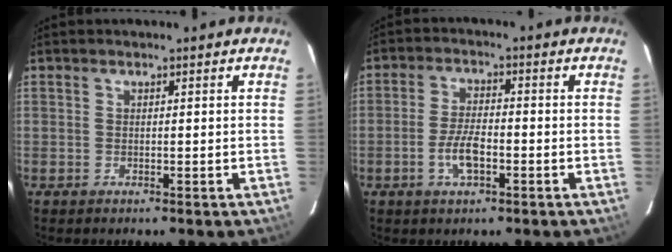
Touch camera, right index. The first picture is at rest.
{"total": 5.8, "force": [-2.3, 2.3, 4.8], "torque": [-0.101, 0.002, -0.043]}